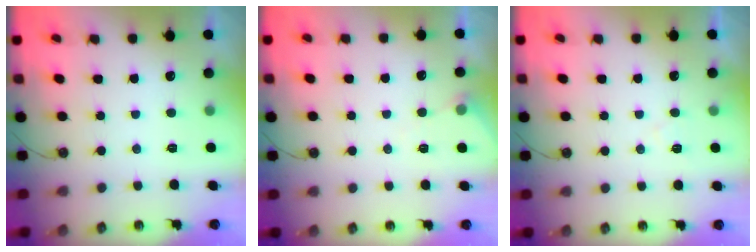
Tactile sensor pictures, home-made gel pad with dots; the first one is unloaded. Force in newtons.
{"total": 4.8, "press": 4.8, "slide": 0.5}
{"total": 5.4, "press": 5.4, "slide": 0.8}